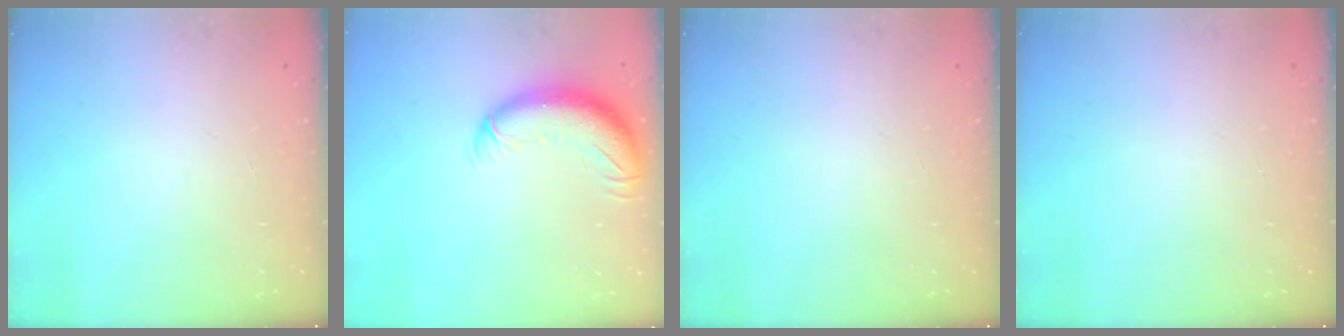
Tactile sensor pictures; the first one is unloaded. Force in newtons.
{"total": 12.4, "press": 12.1, "slide": 2.9}
{"total": 0.0}
{"total": 0.0}